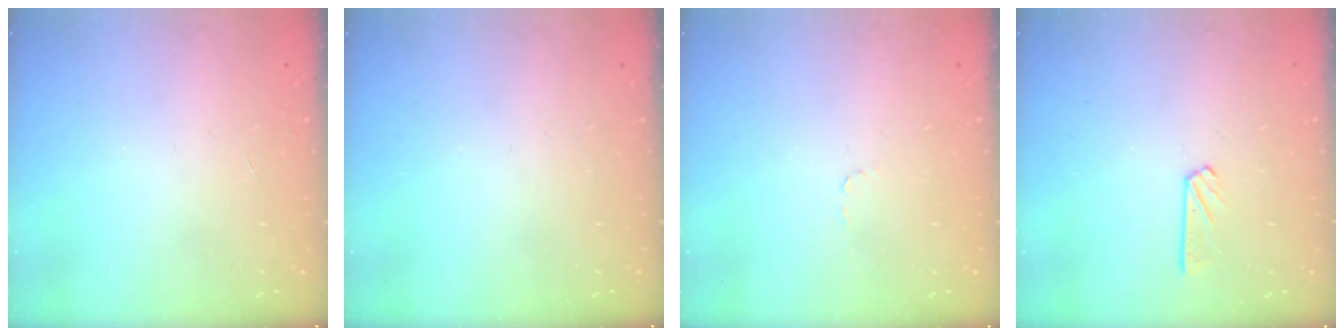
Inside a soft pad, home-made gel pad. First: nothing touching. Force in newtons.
{"total": 0.0}
{"total": 2.7, "press": 2.7, "slide": 0.3}
{"total": 4.1, "press": 4.1, "slide": 0.3}